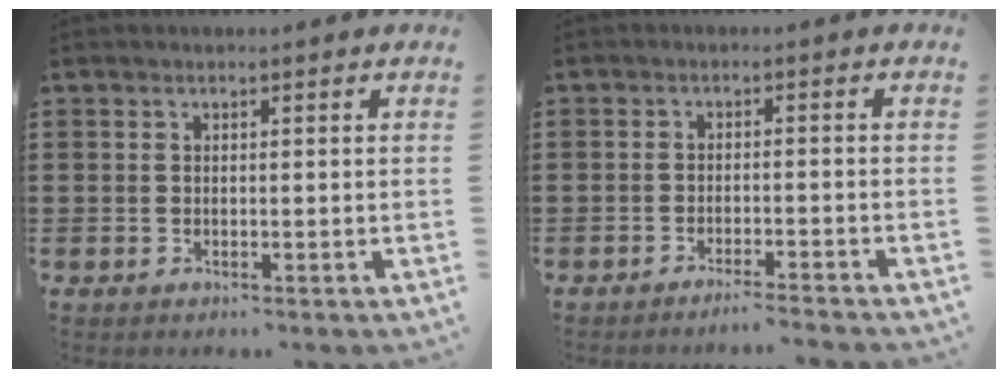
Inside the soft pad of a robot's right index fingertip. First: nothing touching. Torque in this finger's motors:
{"motor_torque": [-0.40, 1.15, -0.84, -0.04]}